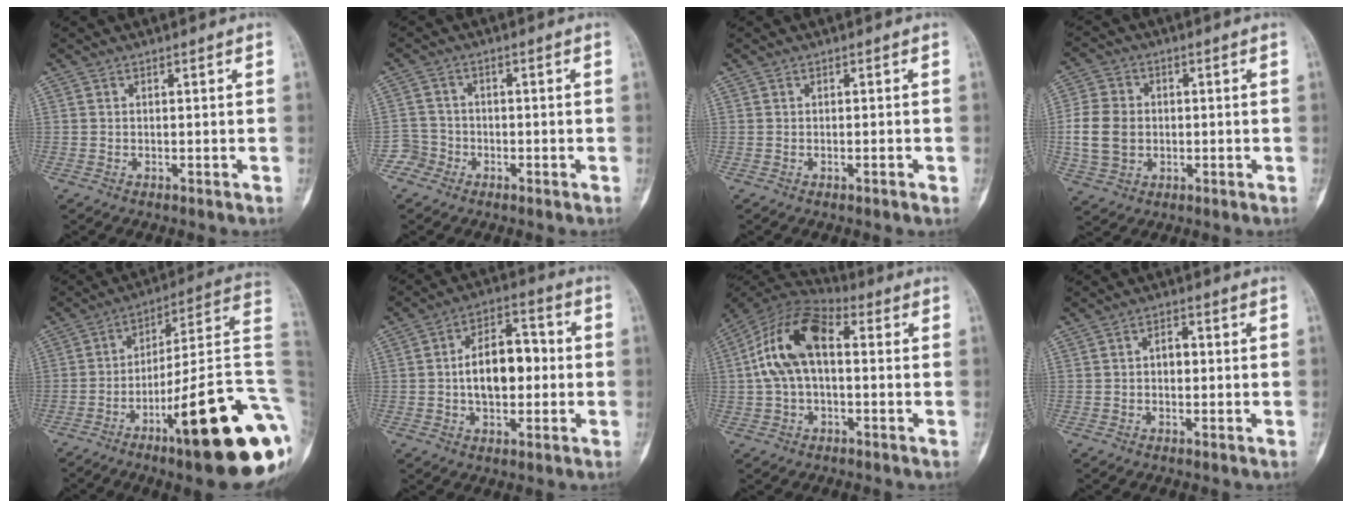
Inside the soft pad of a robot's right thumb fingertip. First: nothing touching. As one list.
[{"total": 3.4, "force": [-2.0, 2.7, -0.5], "torque": [0.028, 0.017, -0.046]}, {"total": 0.6, "force": [-0.3, 0.3, 0.5], "torque": [-0.009, 0.001, -0.003]}, {"total": 9.2, "force": [-0.6, 7.3, 5.5], "torque": [-0.100, 0.008, -0.011]}, {"total": 25.4, "force": [-9.1, 4.9, 23.2], "torque": [-0.251, 0.058, -0.133]}, {"total": 12.1, "force": [-0.4, 7.2, 9.7], "torque": [-0.128, 0.032, -0.011]}, {"total": 13.9, "force": [1.3, 7.7, 11.6], "torque": [-0.221, 0.043, 0.013]}, {"total": 3.0, "force": [0.0, 2.0, 2.2], "torque": [-0.023, 0.014, -0.005]}]